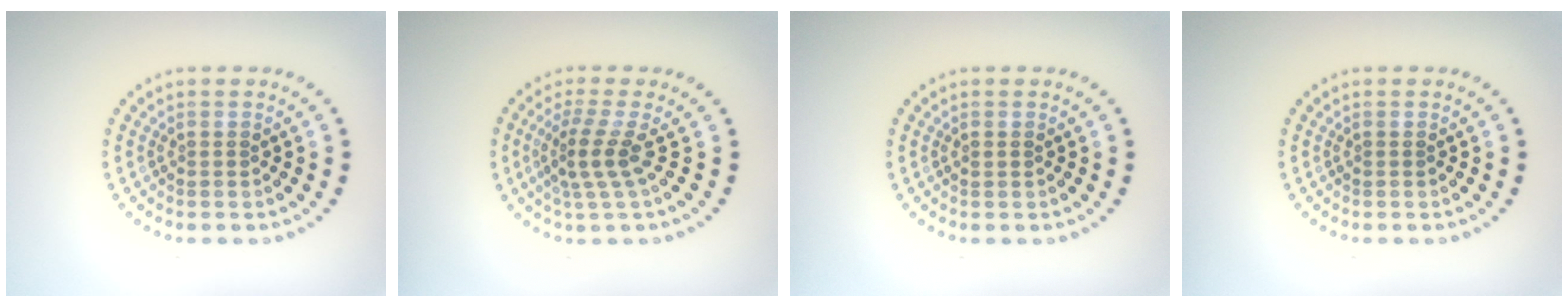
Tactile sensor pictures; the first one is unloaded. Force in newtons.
{"total": 2.9, "press": 2.0, "slide": 2.1}
{"total": 0.5, "press": 0.5, "slide": 0.1}
{"total": 0.0}